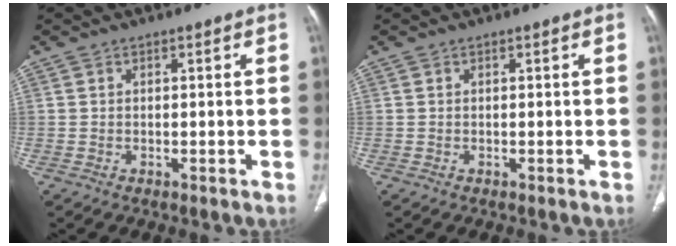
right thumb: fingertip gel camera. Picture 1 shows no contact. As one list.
[{"total": 0.0}]